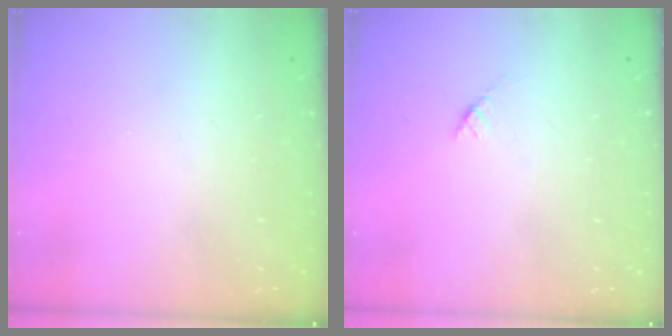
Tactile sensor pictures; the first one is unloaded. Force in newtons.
{"total": 2.7, "press": 2.6, "slide": 0.4}